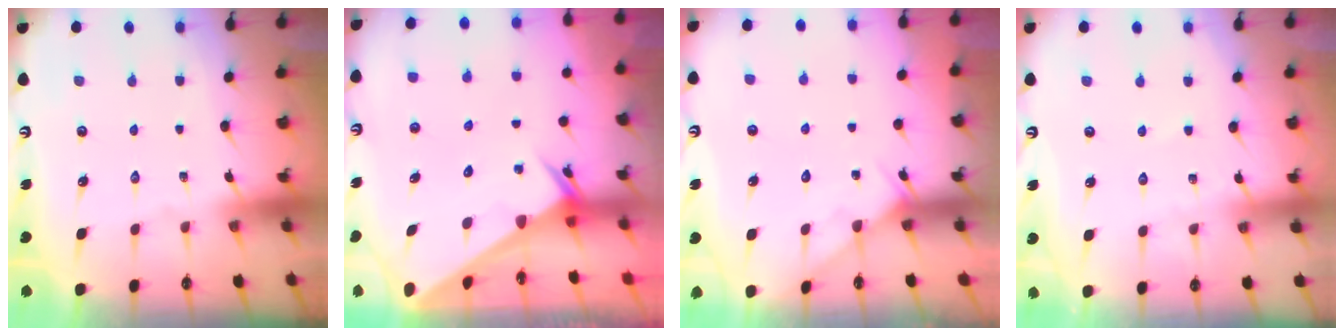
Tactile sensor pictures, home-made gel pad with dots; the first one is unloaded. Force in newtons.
{"total": 2.3, "press": 2.3, "slide": 0.1}
{"total": 6.3, "press": 6.3, "slide": 0.4}
{"total": 4.2, "press": 4.1, "slide": 0.4}